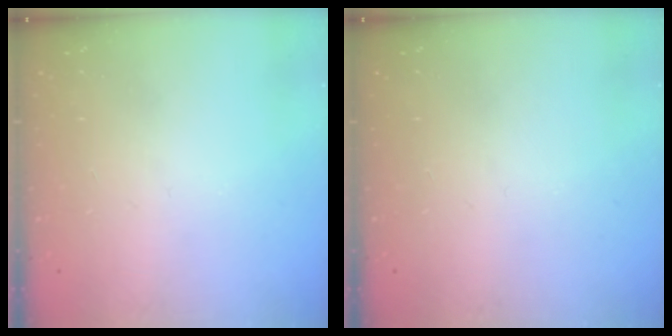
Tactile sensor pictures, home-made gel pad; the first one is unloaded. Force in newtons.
{"total": 0.0}